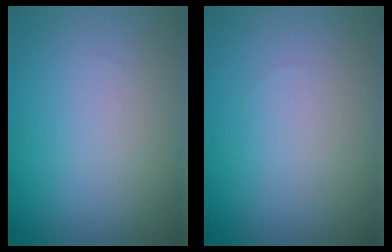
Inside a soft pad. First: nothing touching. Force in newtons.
{"total": 0.0}